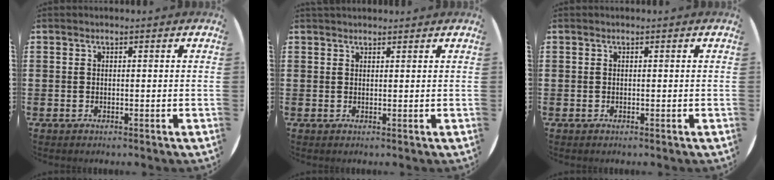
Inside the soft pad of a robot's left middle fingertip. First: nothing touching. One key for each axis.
{"total": 0.9, "fx": 0.9, "fy": 0.2, "fz": 0.0, "tx": 0.007, "ty": -0.002, "tz": 0.015}
{"total": 0.0}